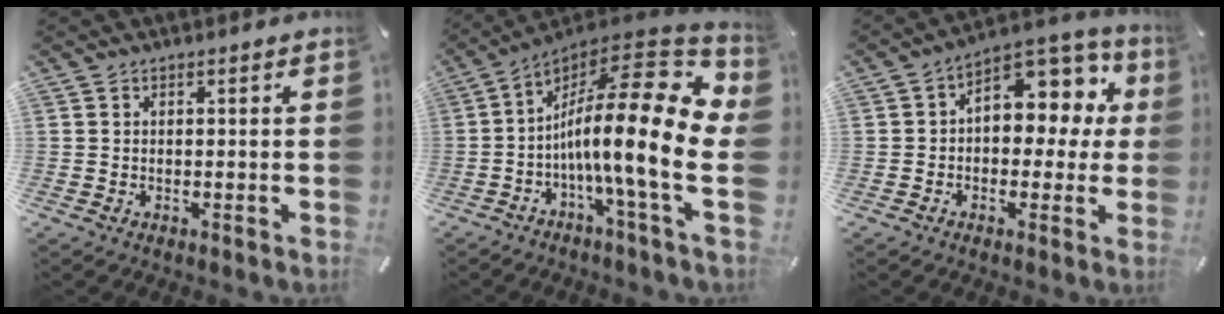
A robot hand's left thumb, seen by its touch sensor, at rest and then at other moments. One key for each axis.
{"total": 21.7, "fx": -2.9, "fy": 4.9, "fz": 20.9, "tx": -0.363, "ty": -0.017, "tz": -0.059}
{"total": 10.2, "fx": 3.5, "fy": 7.0, "fz": 6.5, "tx": -0.080, "ty": -0.035, "tz": 0.062}